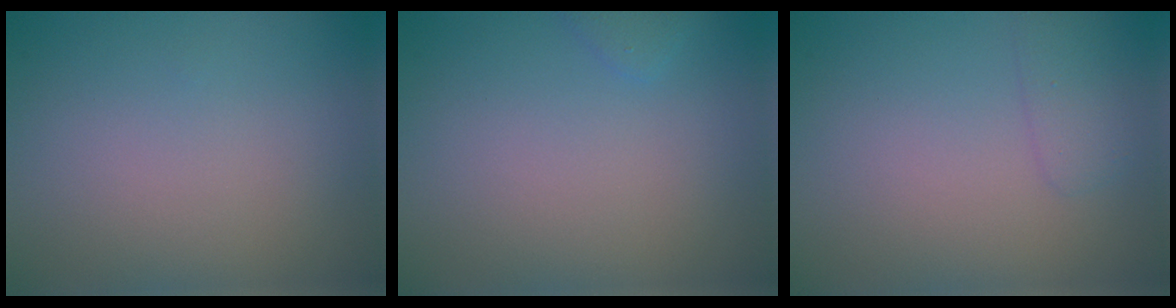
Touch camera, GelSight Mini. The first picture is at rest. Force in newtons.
{"total": 1.6, "press": 1.6, "slide": 0.2}
{"total": 1.5, "press": 1.5, "slide": 0.1}